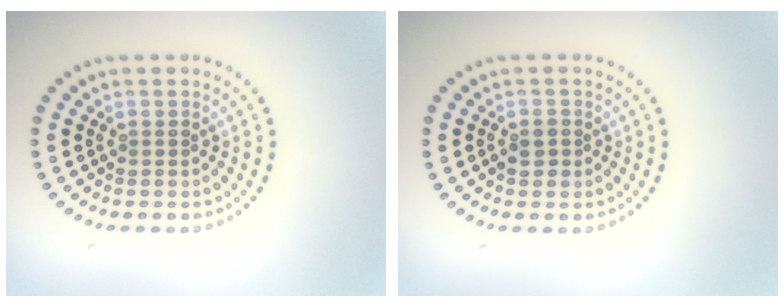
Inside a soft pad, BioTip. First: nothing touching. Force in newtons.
{"total": 1.5, "press": 1.4, "slide": 0.5}